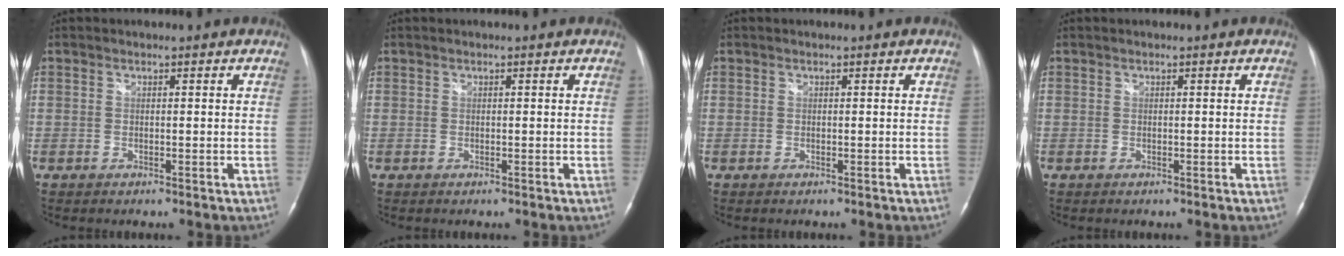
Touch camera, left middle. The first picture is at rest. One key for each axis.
{"total": 0.0}
{"total": 0.0}
{"total": 0.0}